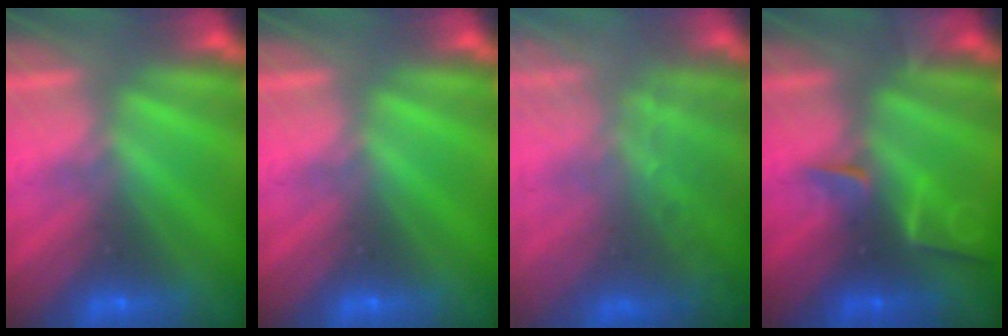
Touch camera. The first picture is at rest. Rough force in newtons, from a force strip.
{"total": 0.0}
{"total": 7.8}
{"total": 2.0}